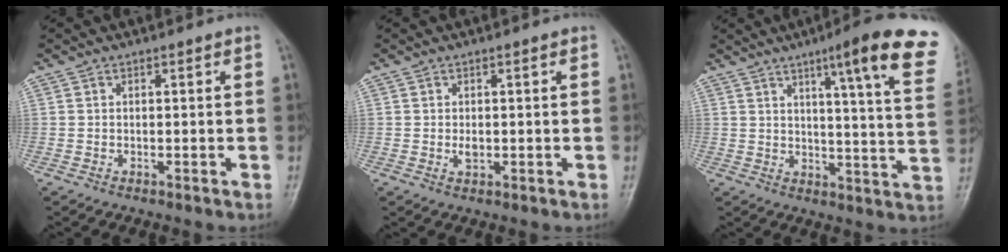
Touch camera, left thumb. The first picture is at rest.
{"total": 1.8, "force": [0.0, 1.0, 1.4], "torque": [-0.019, -0.003, 0.003]}
{"total": 19.7, "force": [11.5, 2.1, 15.8], "torque": [-0.188, -0.043, 0.138]}